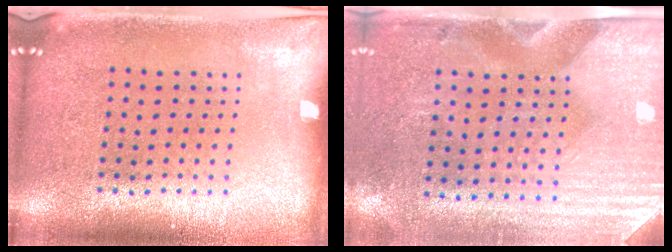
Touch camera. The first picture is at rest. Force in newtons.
{"total": 3.0, "press": 2.6, "slide": 1.5}